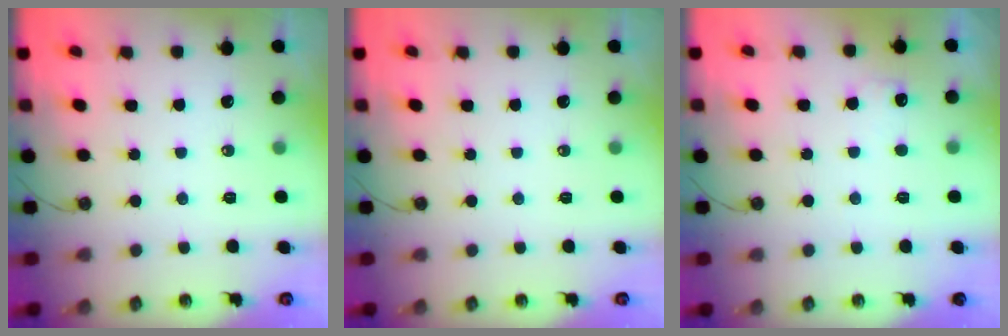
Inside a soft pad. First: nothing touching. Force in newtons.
{"total": 0.0}
{"total": 5.1, "press": 5.0, "slide": 1.0}